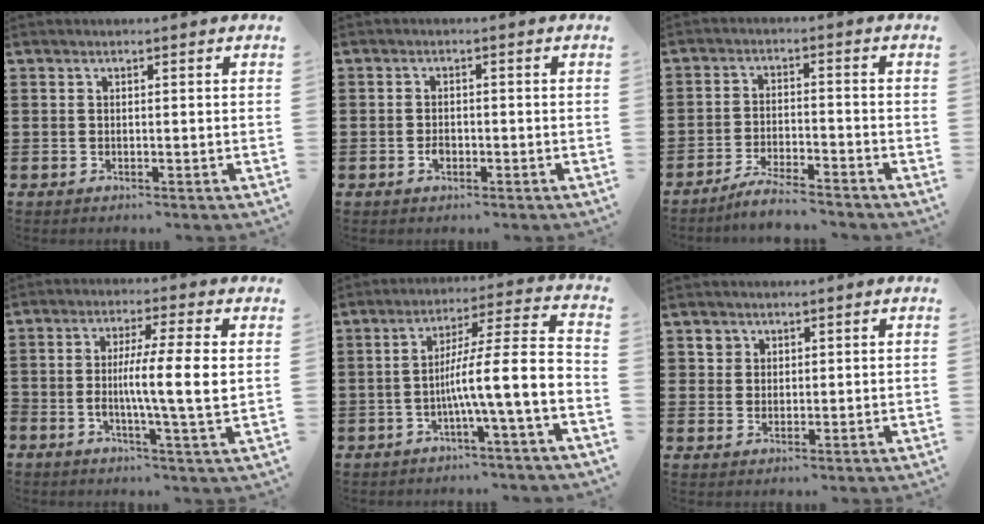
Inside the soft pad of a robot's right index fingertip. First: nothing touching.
{"total": 1.6, "force": [-0.8, 0.9, 1.1], "torque": [-0.020, 0.000, -0.014]}
{"total": 4.3, "force": [-4.1, -0.1, 1.2], "torque": [-0.031, -0.001, -0.082]}
{"total": 7.4, "force": [-0.5, 0.2, 7.4], "torque": [-0.133, -0.002, -0.015]}
{"total": 10.0, "force": [-3.0, 0.8, 9.5], "torque": [-0.159, -0.022, -0.060]}
{"total": 1.8, "force": [1.1, 1.4, 0.0], "torque": [-0.007, 0.007, 0.021]}